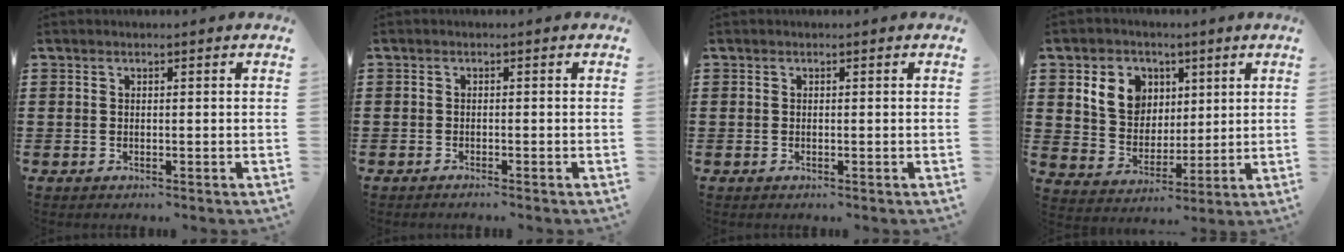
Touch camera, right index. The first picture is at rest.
{"total": 0.8, "force": [-0.8, -0.1, 0.1], "torque": [-0.004, -0.002, -0.016]}
{"total": 0.0}
{"total": 7.7, "force": [3.3, 6.5, 2.5], "torque": [-0.068, 0.014, 0.059]}